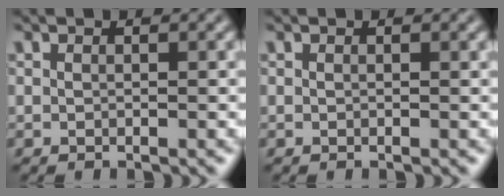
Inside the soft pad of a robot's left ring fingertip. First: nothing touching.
{"total": 0.0}